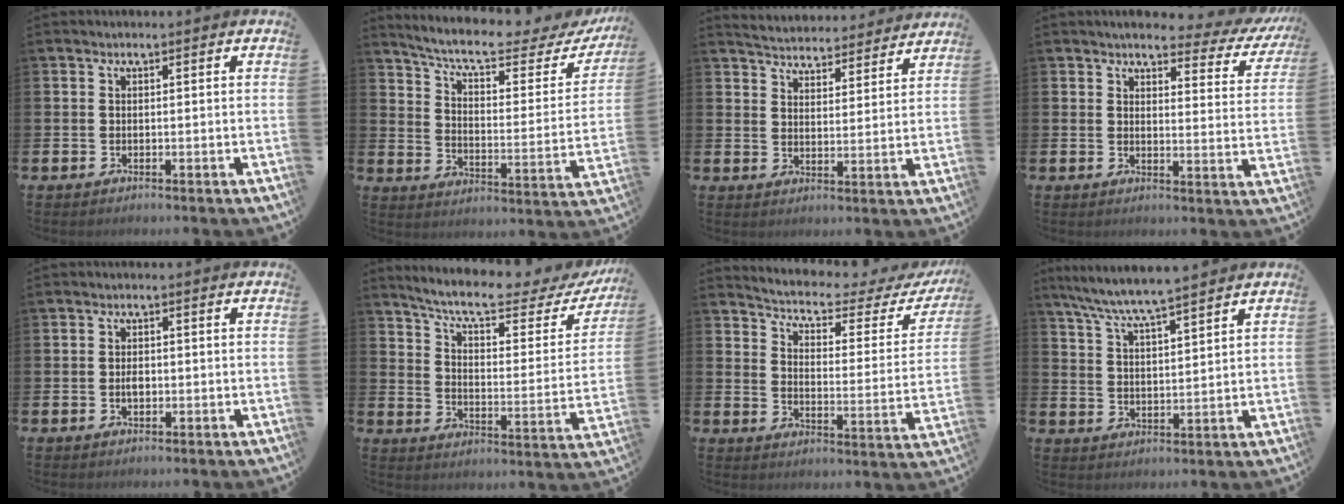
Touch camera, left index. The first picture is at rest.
{"total": 8.1, "force": [6.8, 1.7, 4.0], "torque": [-0.101, -0.045, 0.111]}
{"total": 5.1, "force": [5.0, 0.7, -0.2], "torque": [-0.017, -0.040, 0.089]}
{"total": 4.0, "force": [3.6, 1.1, 1.1], "torque": [-0.027, -0.031, 0.056]}
{"total": 1.6, "force": [-0.2, 1.0, 1.3], "torque": [-0.015, 0.001, -0.007]}
{"total": 8.4, "force": [7.1, 1.7, 4.1], "torque": [-0.103, -0.047, 0.115]}
{"total": 4.0, "force": [3.6, 0.9, 1.5], "torque": [-0.053, -0.031, 0.050]}
{"total": 6.6, "force": [6.3, -0.3, 1.8], "torque": [-0.062, -0.030, 0.113]}